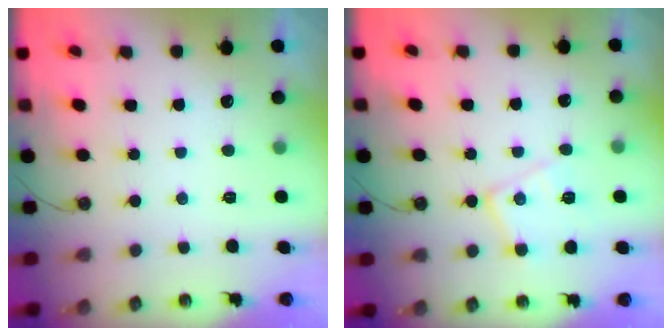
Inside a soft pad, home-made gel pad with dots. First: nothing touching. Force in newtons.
{"total": 11.4, "press": 11.4, "slide": 0.6}